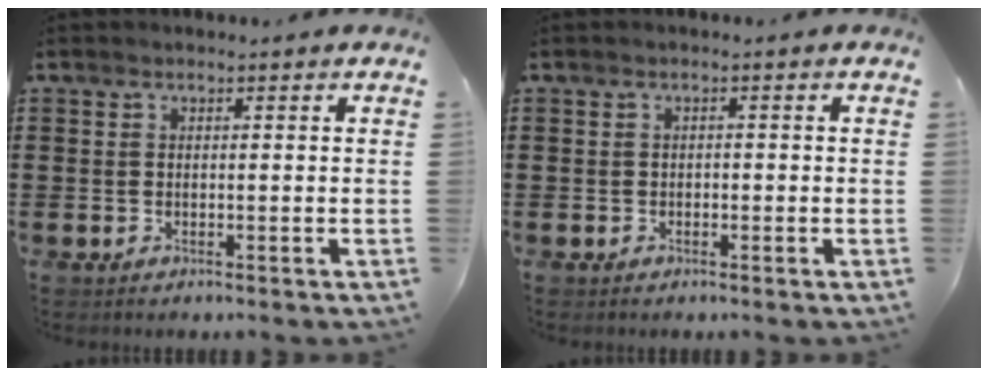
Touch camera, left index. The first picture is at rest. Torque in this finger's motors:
{"motor_torque": [-0.22, 0.05, 0.00, 0.00]}